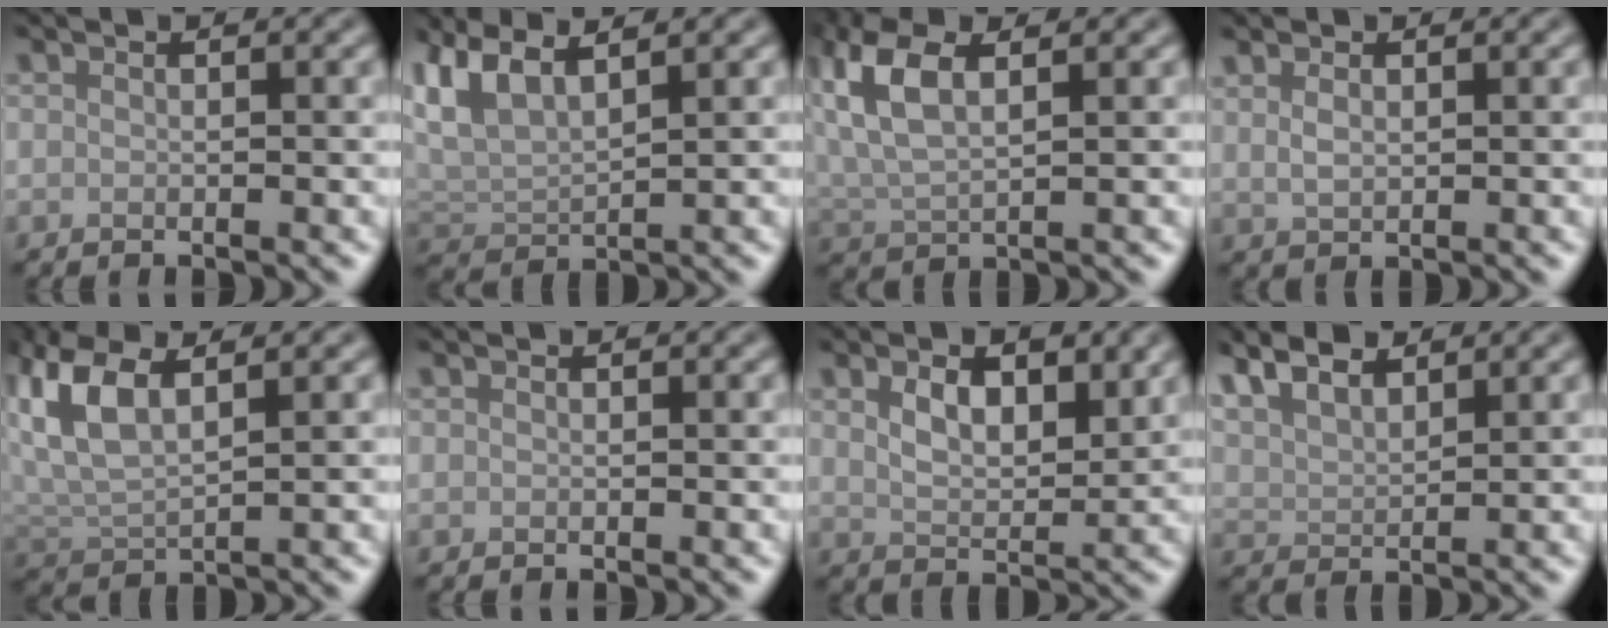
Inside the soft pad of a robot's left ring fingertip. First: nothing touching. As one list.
[{"total": 4.3, "force": [2.7, 1.5, 3.0], "torque": [-0.077, 0.014, 0.054]}, {"total": 6.0, "force": [2.1, 2.8, 4.8], "torque": [-0.122, 0.012, 0.040]}, {"total": 1.5, "force": [0.7, 0.9, 1.1], "torque": [-0.025, -0.001, 0.019]}, {"total": 5.6, "force": [2.5, 2.4, 4.4], "torque": [-0.108, 0.011, 0.050]}, {"total": 0.0}, {"total": 4.4, "force": [1.8, 2.3, 3.2], "torque": [-0.060, -0.003, 0.034]}, {"total": 5.0, "force": [3.8, 2.0, 2.7], "torque": [-0.056, 0.016, 0.056]}]